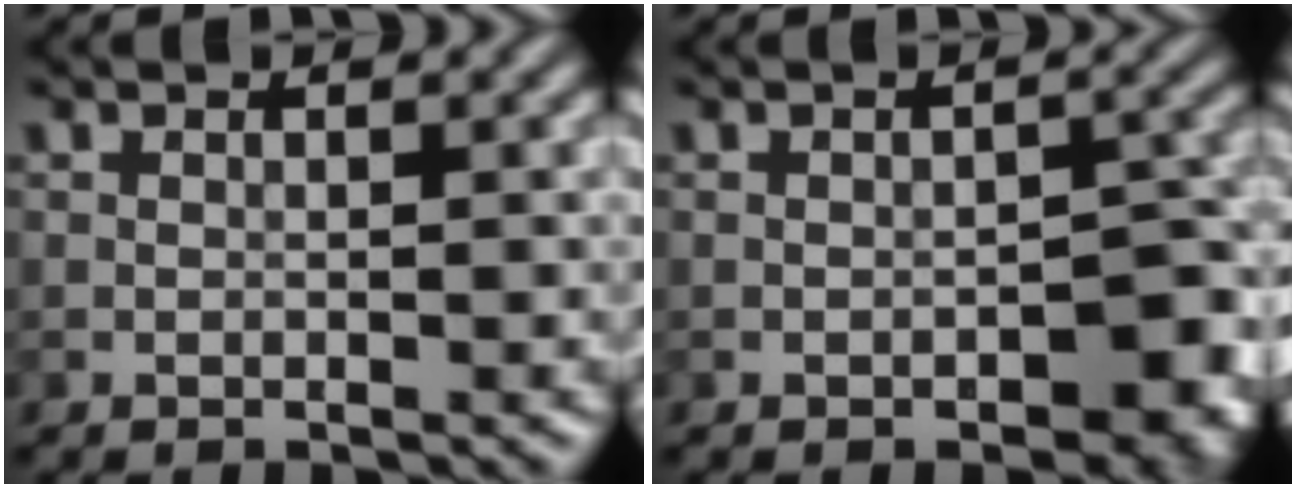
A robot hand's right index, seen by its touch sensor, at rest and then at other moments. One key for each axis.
{"total": 3.8, "fx": -1.5, "fy": 2.0, "fz": 2.8, "tx": -0.031, "ty": 0.001, "tz": -0.015}